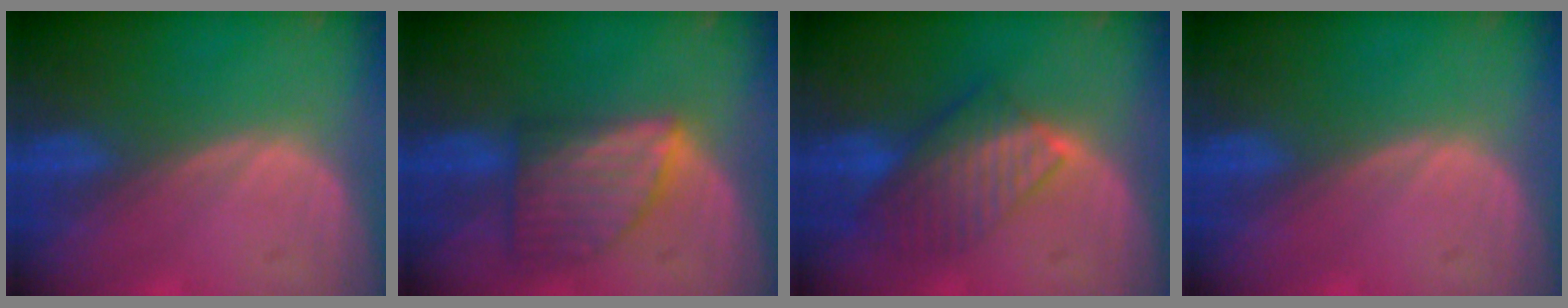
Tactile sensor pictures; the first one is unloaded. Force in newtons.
{"total": 7.7, "press": 7.0, "slide": 3.1}
{"total": 8.4, "press": 7.2, "slide": 4.2}
{"total": 0.0}